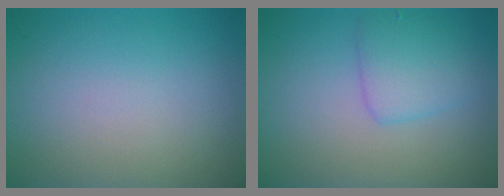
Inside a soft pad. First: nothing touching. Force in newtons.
{"total": 2.9, "press": 2.9, "slide": 0.1}